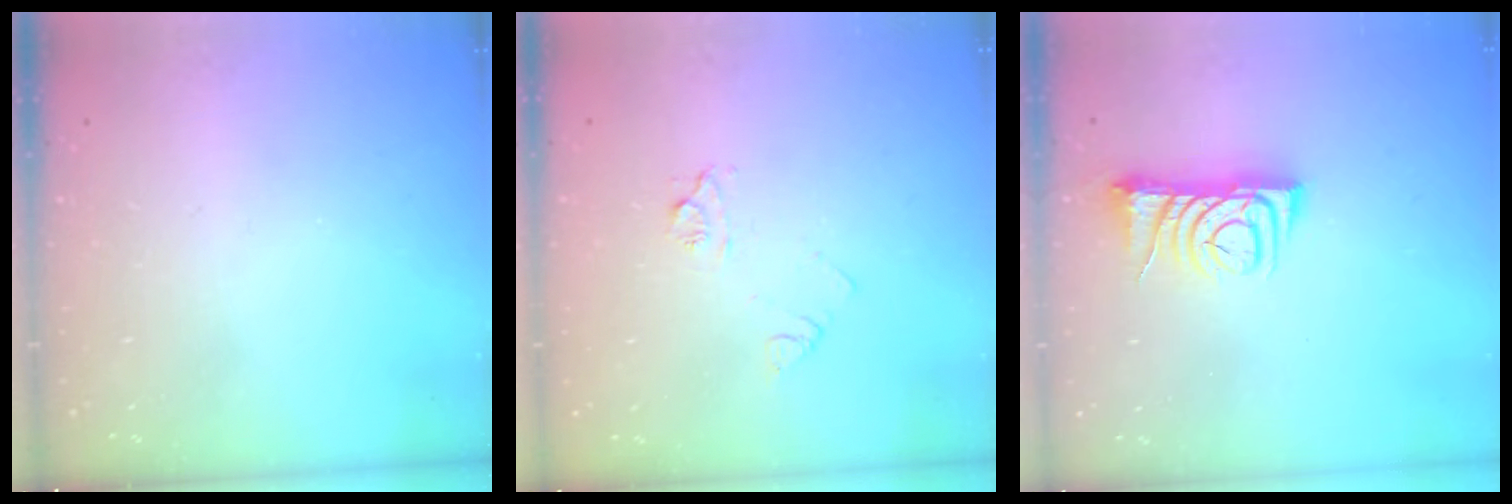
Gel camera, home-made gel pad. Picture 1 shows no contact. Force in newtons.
{"total": 4.5, "press": 4.5, "slide": 0.4}
{"total": 6.7, "press": 6.7, "slide": 0.4}